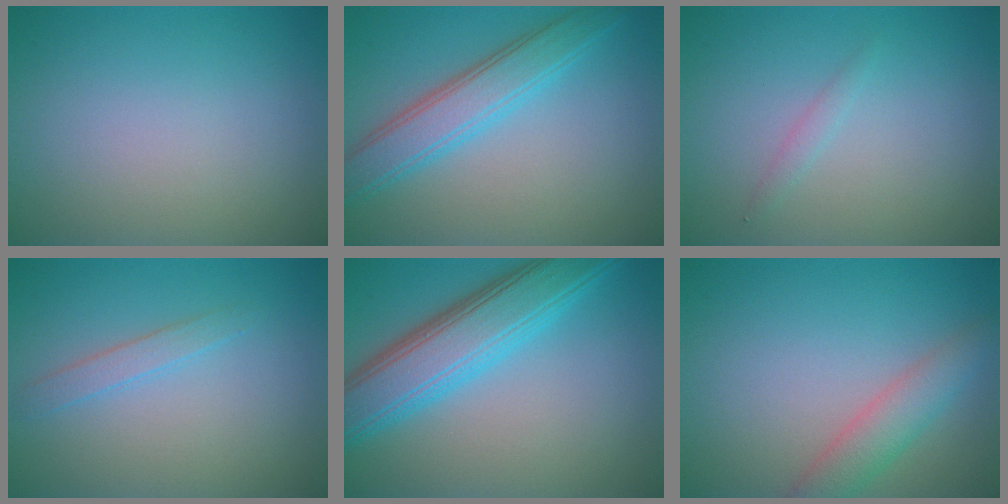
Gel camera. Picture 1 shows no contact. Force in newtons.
{"total": 4.5, "press": 4.5, "slide": 0.1}
{"total": 0.8, "press": 0.8, "slide": 0.0}
{"total": 1.5, "press": 1.5, "slide": 0.1}
{"total": 7.5, "press": 7.5, "slide": 0.2}
{"total": 3.2, "press": 3.2, "slide": 0.2}